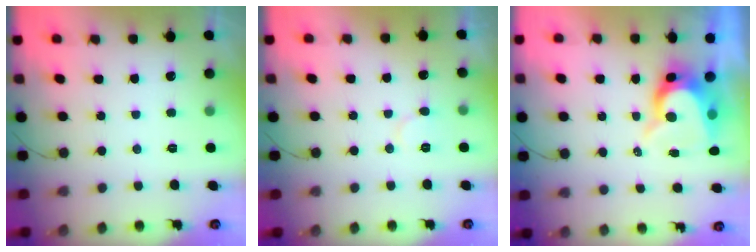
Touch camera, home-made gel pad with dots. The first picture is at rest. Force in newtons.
{"total": 6.2, "press": 6.1, "slide": 0.8}
{"total": 9.3, "press": 9.3, "slide": 0.8}